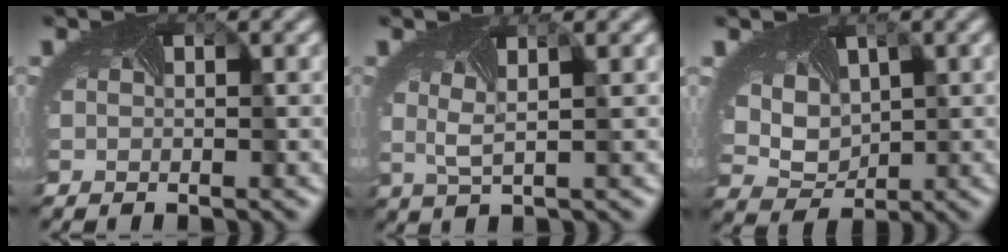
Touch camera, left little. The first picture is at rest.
{"total": 1.7, "force": [0.6, -0.1, 1.6], "torque": [-0.037, 0.001, 0.012]}
{"total": 5.1, "force": [1.9, 3.7, 2.9], "torque": [-0.071, 0.013, 0.039]}